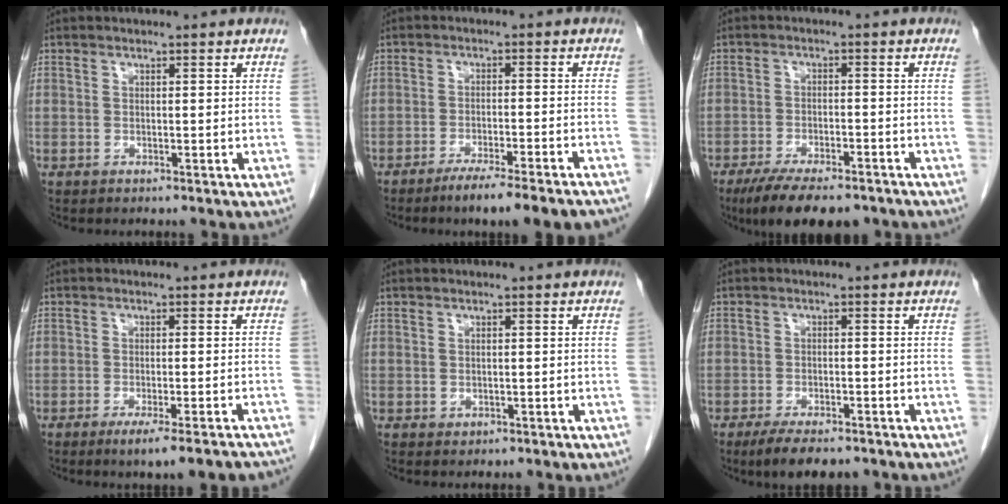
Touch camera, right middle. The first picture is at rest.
{"total": 11.0, "force": [-8.8, 0.3, 6.6], "torque": [-0.074, -0.016, -0.129]}
{"total": 11.2, "force": [-8.5, 3.6, 6.3], "torque": [-0.091, -0.012, -0.130]}
{"total": 10.1, "force": [-8.2, 0.6, 5.9], "torque": [-0.057, -0.010, -0.112]}
{"total": 0.7, "force": [-0.2, 0.6, 0.3], "torque": [-0.007, 0.000, 0.001]}
{"total": 6.7, "force": [-5.2, 2.2, 3.7], "torque": [-0.058, -0.008, -0.080]}